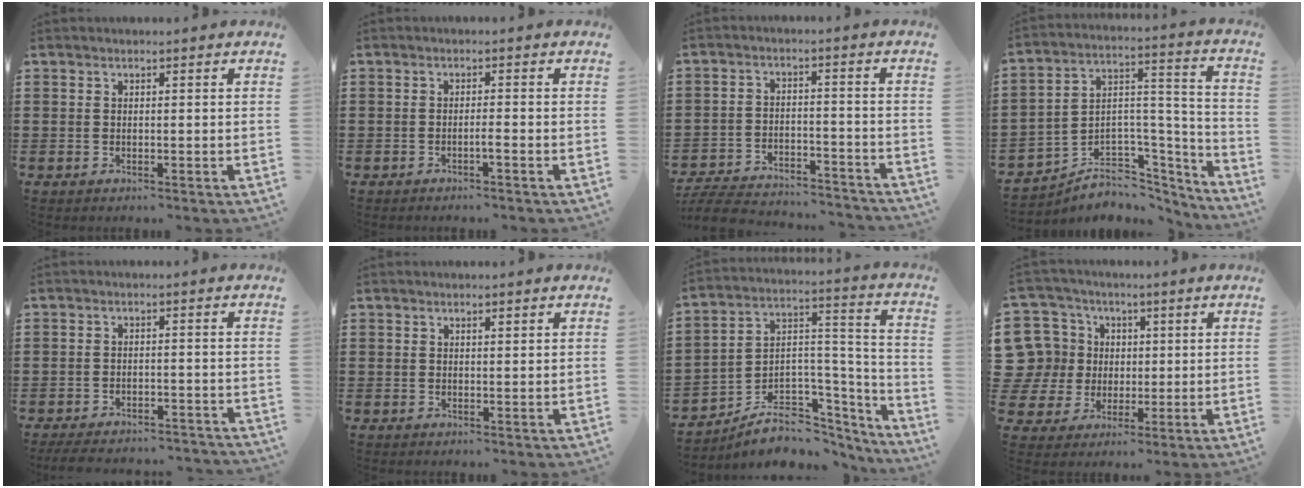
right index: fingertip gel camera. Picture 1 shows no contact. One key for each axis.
{"total": 1.3, "fx": -0.8, "fy": -0.2, "fz": 1.1, "tx": -0.018, "ty": -0.005, "tz": -0.013}
{"total": 6.4, "fx": -6.2, "fy": 0.8, "fz": 1.5, "tx": -0.037, "ty": 0.005, "tz": -0.123}
{"total": 4.4, "fx": -2.5, "fy": 3.6, "fz": 0.1, "tx": -0.016, "ty": -0.013, "tz": -0.045}
{"total": 3.5, "fx": -3.4, "fy": 0.2, "fz": 0.8, "tx": -0.021, "ty": -0.002, "tz": -0.071}
{"total": 0.7, "fx": 0.4, "fy": 0.2, "fz": 0.5, "tx": -0.012, "ty": 0.002, "tz": 0.007}
{"total": 7.2, "fx": -5.0, "fy": 4.7, "fz": 2.1, "tx": -0.043, "ty": 0.002, "tz": -0.085}
{"total": 10.3, "fx": 1.9, "fy": 9.8, "fz": 2.6, "tx": -0.110, "ty": 0.007, "tz": 0.043}